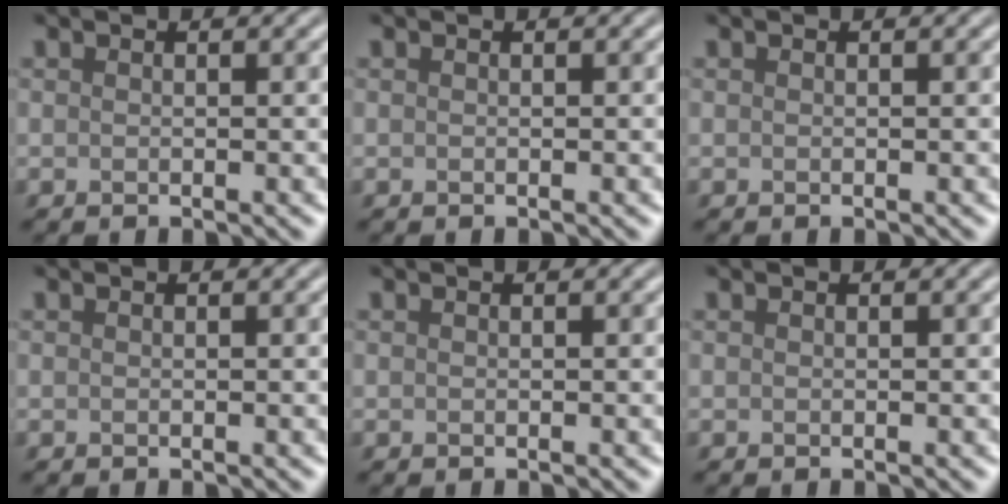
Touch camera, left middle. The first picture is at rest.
{"total": 0.0}
{"total": 0.0}
{"total": 0.0}
{"total": 0.0}
{"total": 0.0}